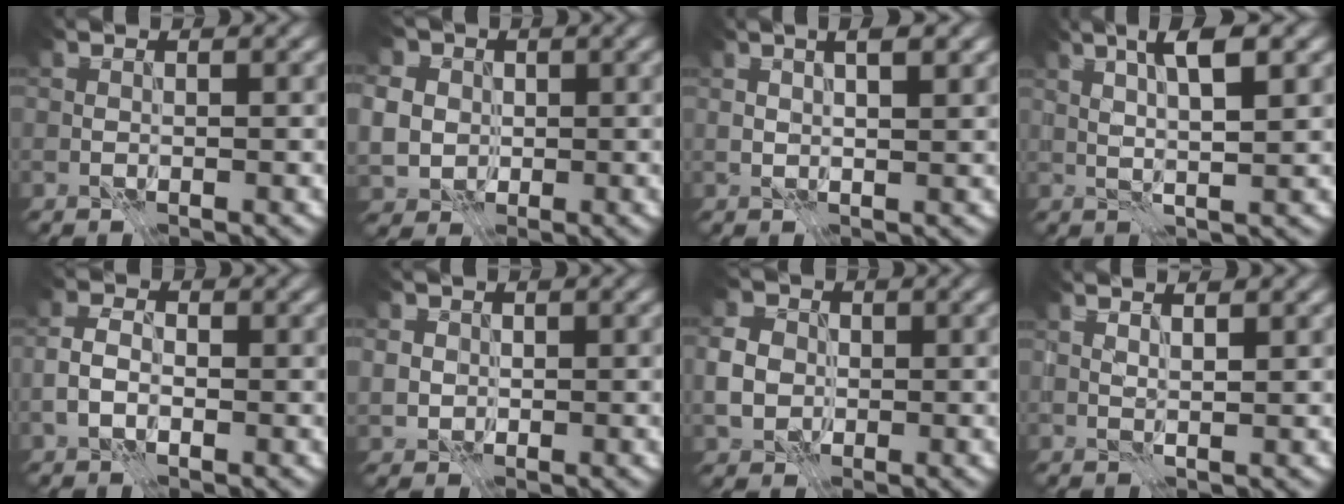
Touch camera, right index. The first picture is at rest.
{"total": 7.7, "force": [1.4, 7.0, 3.1], "torque": [-0.079, 0.017, 0.010]}
{"total": 4.0, "force": [2.1, 1.5, 3.0], "torque": [-0.029, 0.016, 0.013]}
{"total": 4.7, "force": [1.9, 0.9, 4.3], "torque": [-0.075, 0.003, 0.033]}
{"total": 2.0, "force": [-0.8, 1.2, 1.4], "torque": [-0.029, 0.004, -0.021]}
{"total": 1.6, "force": [0.3, 1.5, 0.3], "torque": [-0.006, -0.003, 0.012]}
{"total": 3.2, "force": [-0.2, 2.8, 1.5], "torque": [-0.029, 0.003, -0.008]}
{"total": 2.8, "force": [1.8, 0.8, 1.9], "torque": [-0.017, 0.004, 0.005]}